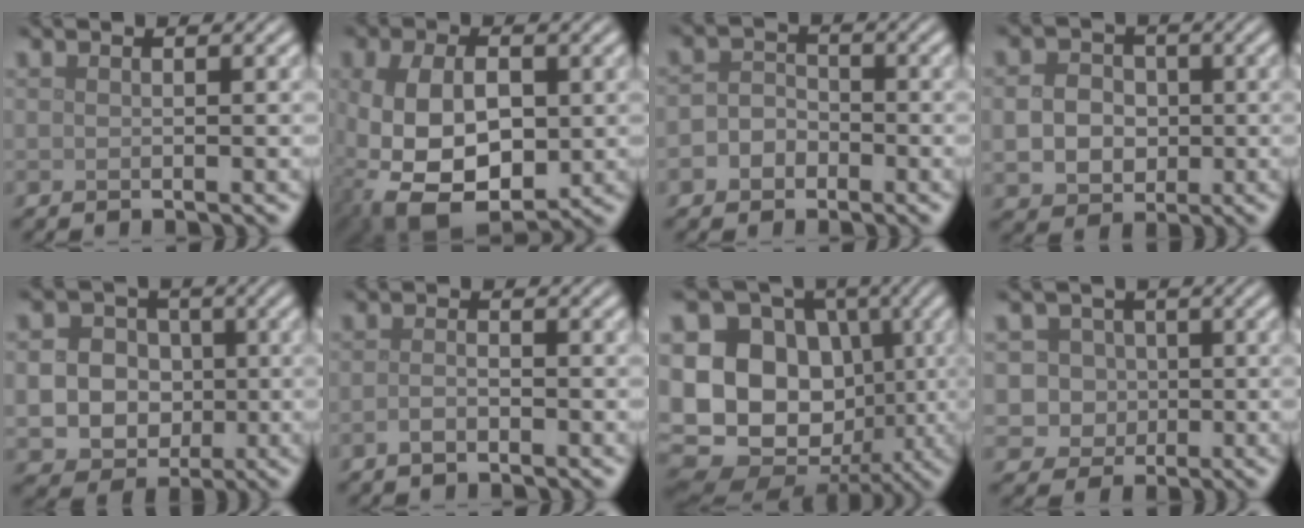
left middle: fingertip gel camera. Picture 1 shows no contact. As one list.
[{"total": 11.0, "force": [-1.7, 7.1, 8.1], "torque": [-0.186, -0.040, -0.009]}, {"total": 2.6, "force": [-1.0, 2.1, 1.1], "torque": [-0.004, 0.003, -0.026]}, {"total": 4.9, "force": [-0.2, 4.2, 2.5], "torque": [-0.041, 0.003, -0.014]}, {"total": 6.8, "force": [-0.5, 6.2, 2.7], "torque": [-0.042, 0.010, -0.030]}, {"total": 1.3, "force": [-0.8, 0.5, 0.9], "torque": [-0.021, 0.000, -0.018]}, {"total": 14.2, "force": [0.0, 11.7, 8.1], "torque": [-0.149, -0.001, -0.015]}, {"total": 4.2, "force": [0.7, 3.9, 1.4], "torque": [0.001, 0.015, 0.001]}]